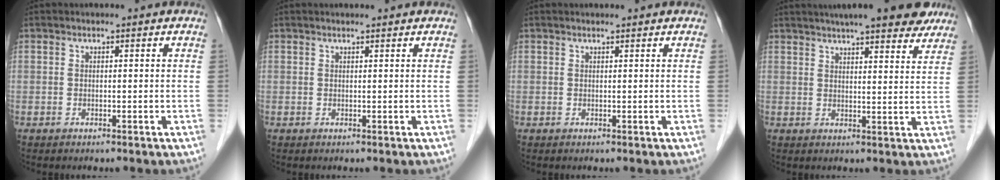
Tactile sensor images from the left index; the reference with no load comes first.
{"total": 2.2, "force": [2.0, 0.1, 0.9], "torque": [-0.012, 0.018, 0.026]}
{"total": 1.7, "force": [1.6, 0.1, 0.7], "torque": [-0.011, 0.015, 0.023]}
{"total": 17.4, "force": [14.6, 3.0, 9.0], "torque": [-0.129, 0.028, 0.183]}